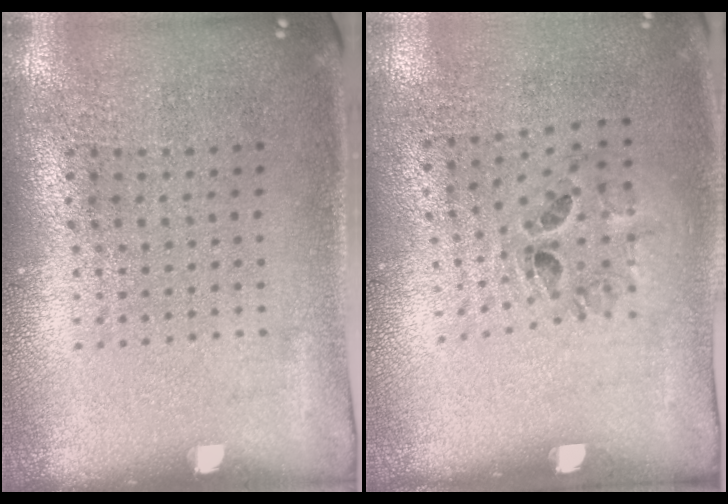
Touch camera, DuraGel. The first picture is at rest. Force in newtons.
{"total": 1.3, "press": 0.7, "slide": 1.2}